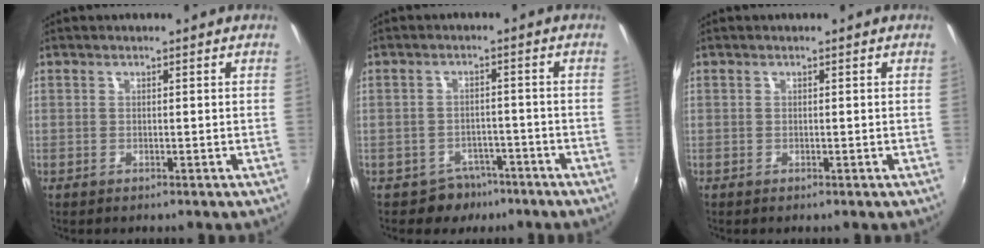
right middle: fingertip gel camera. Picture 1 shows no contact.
{"total": 5.0, "force": [-3.5, 3.5, 0.4], "torque": [-0.015, 0.018, -0.044]}
{"total": 0.0}